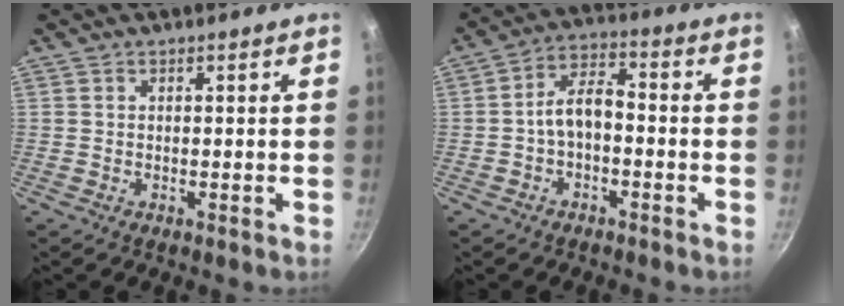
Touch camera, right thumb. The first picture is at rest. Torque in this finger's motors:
{"motor_torque": [-0.59, 0.36, 0.67, -0.01, 0.10]}